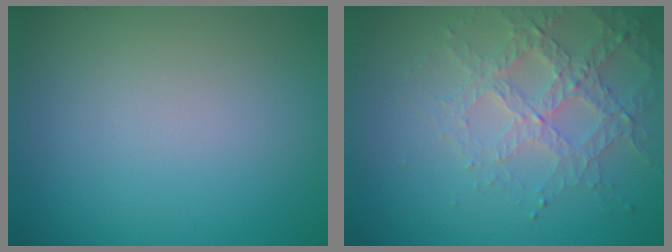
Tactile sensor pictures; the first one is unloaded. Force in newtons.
{"total": 3.1, "press": 3.1, "slide": 0.6}